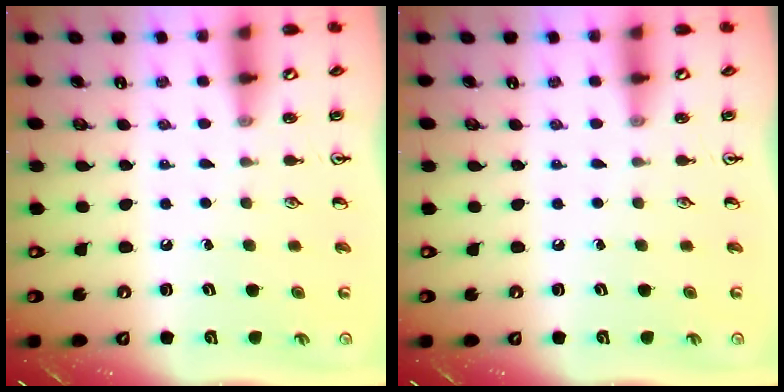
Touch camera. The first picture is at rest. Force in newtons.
{"total": 0.0}